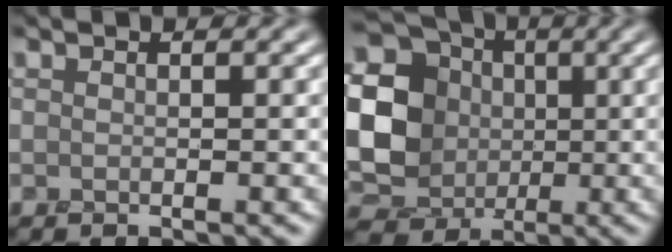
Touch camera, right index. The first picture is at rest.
{"total": 18.7, "force": [0.7, 17.4, 6.8], "torque": [-0.190, 0.013, -0.021]}